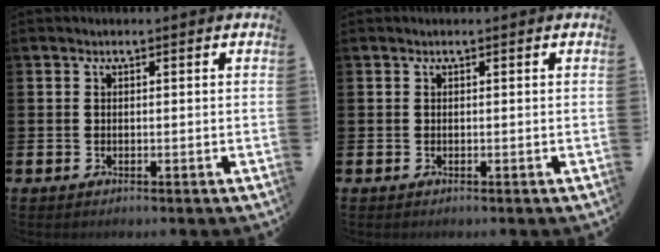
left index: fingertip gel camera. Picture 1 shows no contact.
{"total": 0.0}